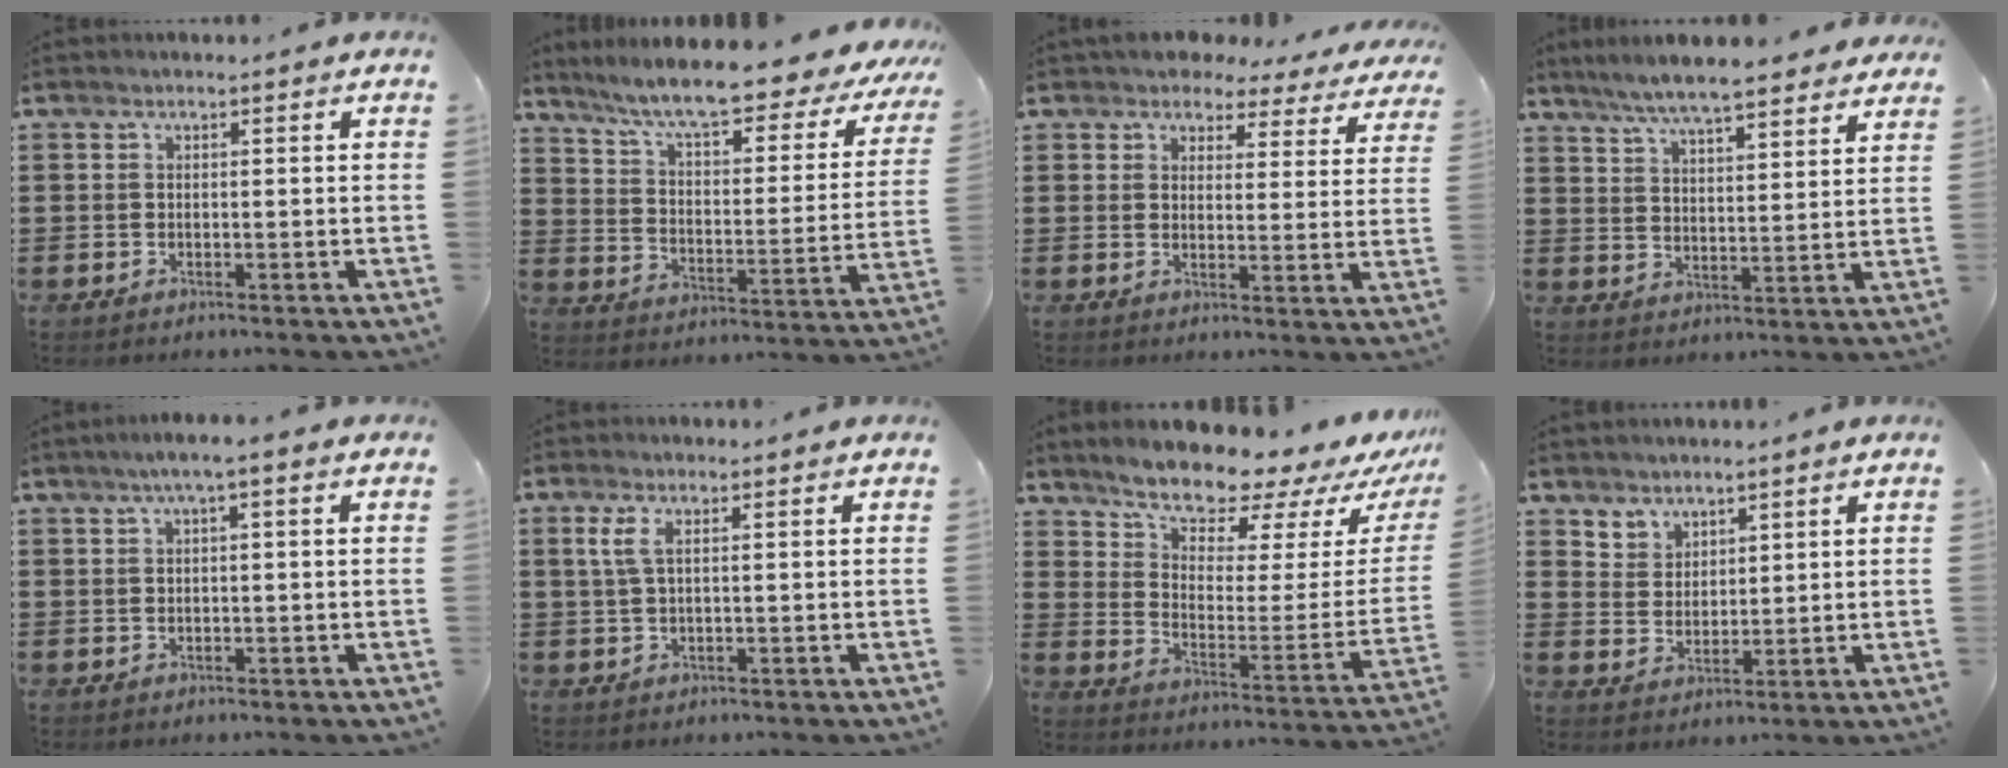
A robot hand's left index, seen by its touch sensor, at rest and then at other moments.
{"total": 9.4, "force": [7.7, 0.7, 5.3], "torque": [-0.124, -0.051, 0.125]}
{"total": 4.1, "force": [3.9, 1.2, 0.5], "torque": [-0.026, -0.020, 0.065]}
{"total": 6.6, "force": [6.1, 0.2, 2.5], "torque": [-0.071, -0.026, 0.108]}
{"total": 1.9, "force": [0.3, 0.1, 1.9], "torque": [-0.034, 0.000, 0.004]}
{"total": 2.6, "force": [0.7, 0.7, 2.4], "torque": [-0.058, 0.000, 0.009]}
{"total": 9.1, "force": [8.5, 2.1, 2.4], "torque": [-0.070, -0.072, 0.142]}
{"total": 3.7, "force": [3.1, 2.1, -0.4], "torque": [-0.007, -0.003, 0.058]}